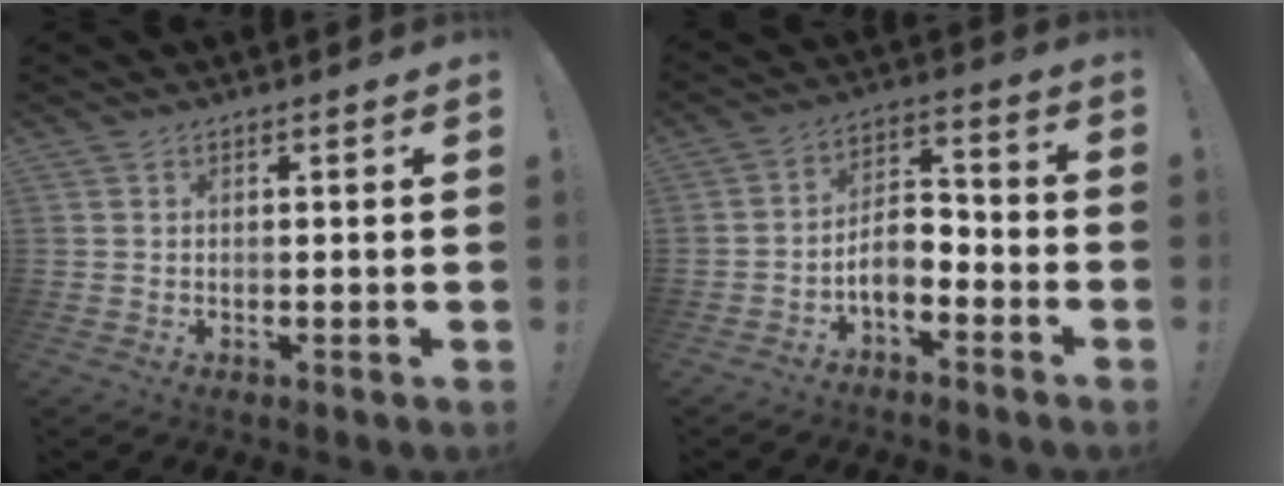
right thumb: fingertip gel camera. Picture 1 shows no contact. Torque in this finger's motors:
{"motor_torque": [0.84, 0.97, 0.57, -0.81, 0.02]}